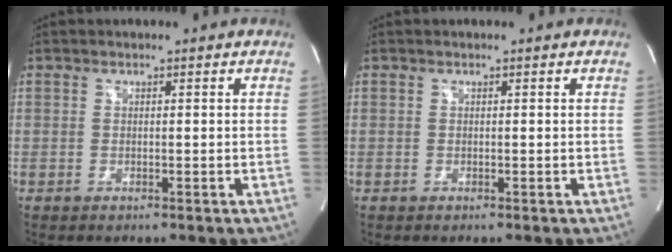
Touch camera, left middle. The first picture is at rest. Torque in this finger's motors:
{"motor_torque": [0.48, -0.30, 0.18, 0.00]}